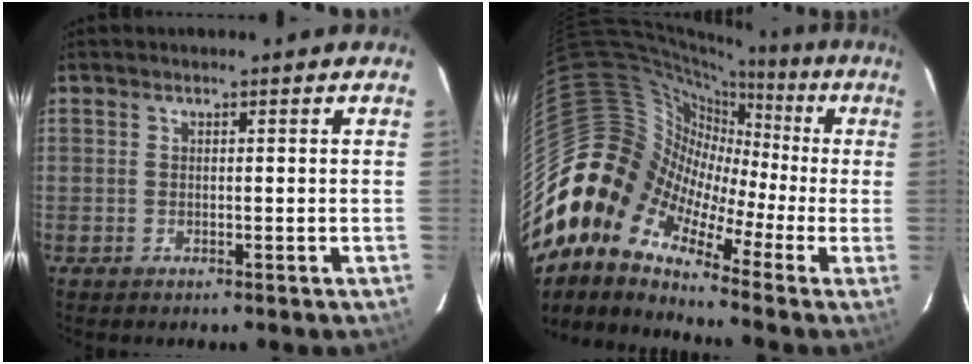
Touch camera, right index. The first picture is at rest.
{"total": 13.5, "force": [-5.4, 9.6, 7.7], "torque": [-0.123, 0.016, -0.137]}